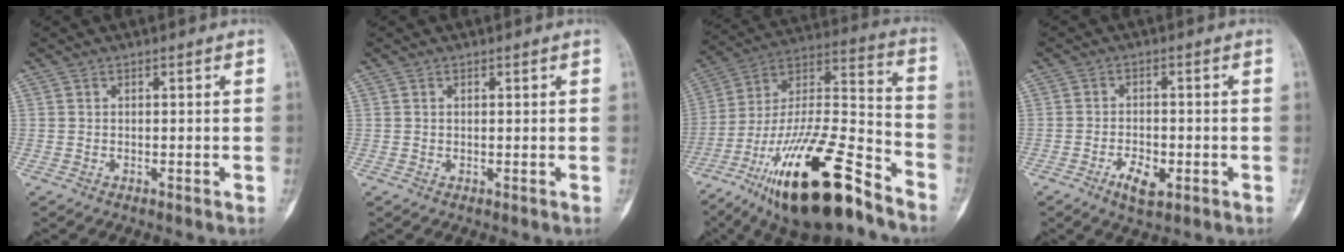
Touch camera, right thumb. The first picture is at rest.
{"total": 0.0}
{"total": 27.2, "force": [-16.7, 8.8, 19.5], "torque": [-0.352, 0.073, -0.287]}
{"total": 5.1, "force": [-2.3, 2.5, 3.8], "torque": [-0.059, 0.011, -0.037]}